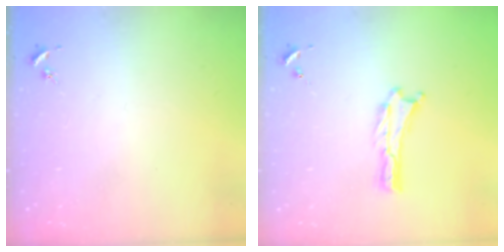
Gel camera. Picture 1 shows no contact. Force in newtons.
{"total": 0.0}